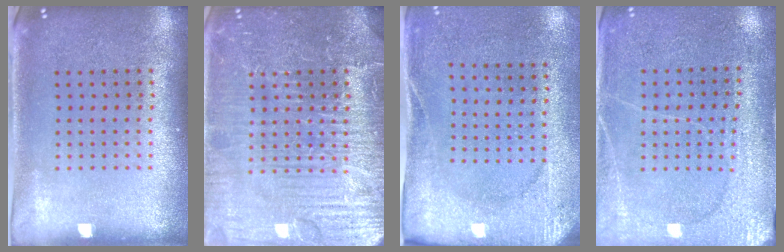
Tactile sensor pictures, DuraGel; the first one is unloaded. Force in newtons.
{"total": 7.7, "press": 7.6, "slide": 0.9}
{"total": 2.7, "press": 2.2, "slide": 1.5}
{"total": 2.8, "press": 2.7, "slide": 0.7}